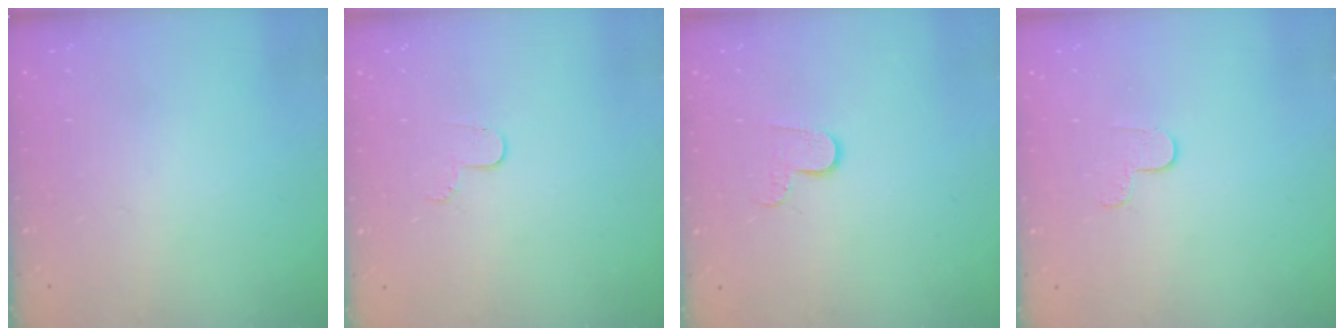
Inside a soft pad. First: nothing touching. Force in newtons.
{"total": 3.8, "press": 3.8, "slide": 0.4}
{"total": 6.4, "press": 6.4, "slide": 0.5}
{"total": 4.7, "press": 4.6, "slide": 0.4}